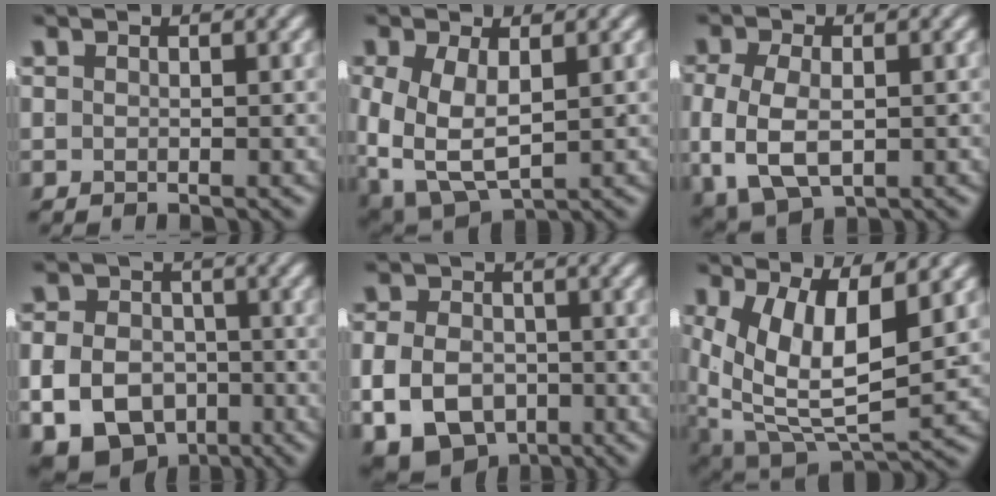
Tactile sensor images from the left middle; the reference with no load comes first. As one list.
[{"total": 7.5, "force": [-2.1, 5.5, 4.7], "torque": [-0.115, -0.054, -0.005]}, {"total": 6.1, "force": [-0.9, 4.3, 4.3], "torque": [-0.105, -0.026, 0.005]}, {"total": 12.5, "force": [-5.2, 10.5, 4.5], "torque": [-0.084, -0.047, -0.085]}, {"total": 9.6, "force": [-4.1, 7.6, 4.2], "torque": [-0.079, -0.041, -0.060]}, {"total": 10.4, "force": [-1.6, 7.1, 7.5], "torque": [-0.150, -0.063, 0.003]}]